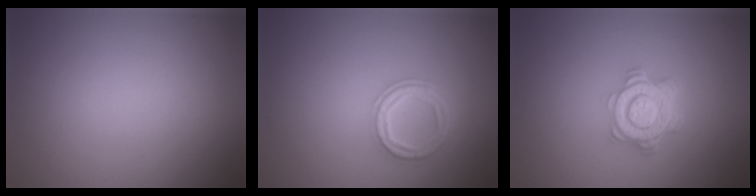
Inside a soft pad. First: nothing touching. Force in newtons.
{"total": 3.6, "press": 2.8, "slide": 2.3}
{"total": 4.8, "press": 3.7, "slide": 3.1}